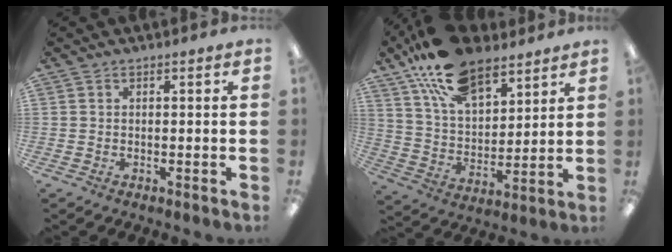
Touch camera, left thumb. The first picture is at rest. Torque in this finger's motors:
{"motor_torque": [1.16, 0.37, 1.83, -0.94, 0.40]}